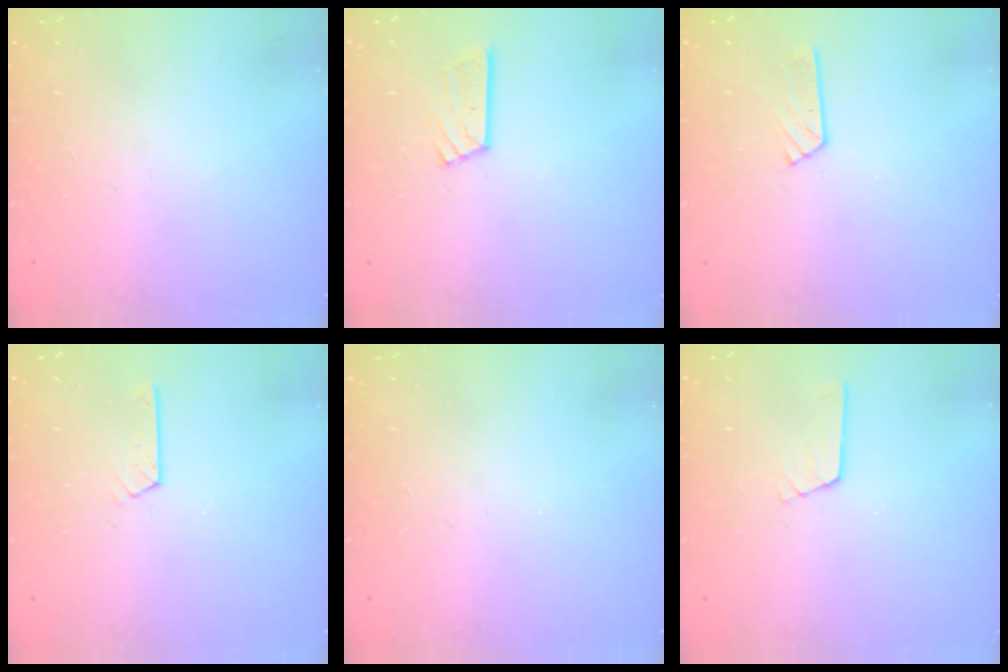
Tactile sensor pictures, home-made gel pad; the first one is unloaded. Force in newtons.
{"total": 8.2, "press": 8.2, "slide": 0.6}
{"total": 3.9, "press": 3.9, "slide": 0.5}
{"total": 3.5, "press": 3.5, "slide": 0.3}
{"total": 0.0}
{"total": 2.4, "press": 2.4, "slide": 0.2}